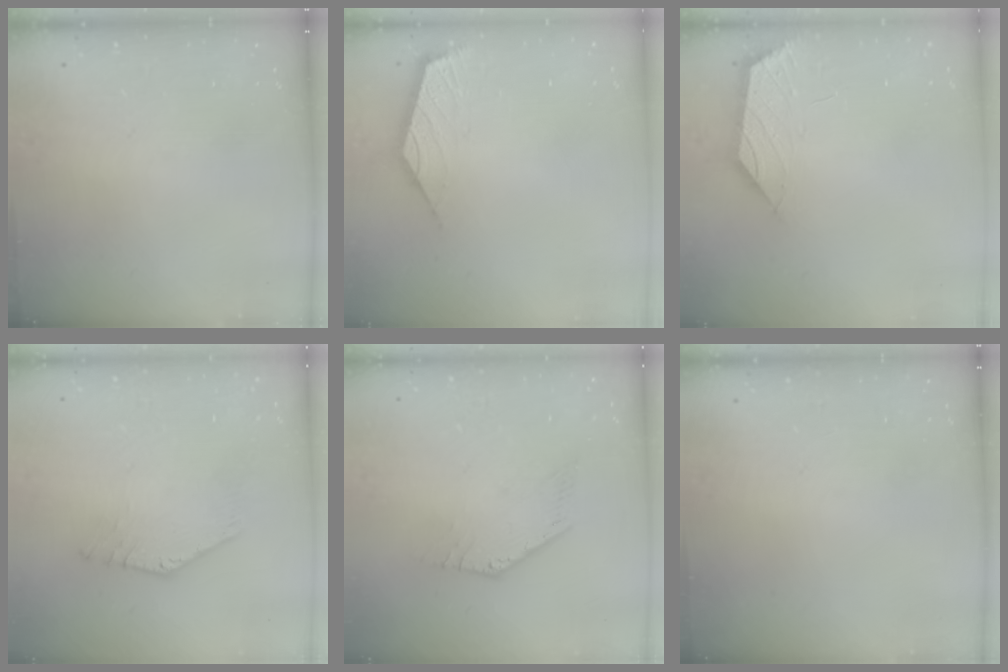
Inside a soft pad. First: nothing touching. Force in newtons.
{"total": 2.7, "press": 2.6, "slide": 0.7}
{"total": 1.3, "press": 1.2, "slide": 0.4}
{"total": 1.6, "press": 1.6, "slide": 0.1}
{"total": 0.0}
{"total": 0.0}